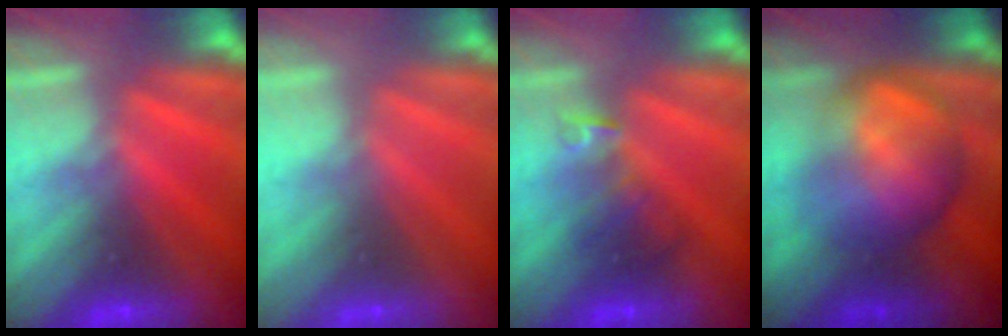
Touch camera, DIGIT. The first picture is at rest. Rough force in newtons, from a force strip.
{"total": 2.8}
{"total": 2.4}
{"total": 7.8}